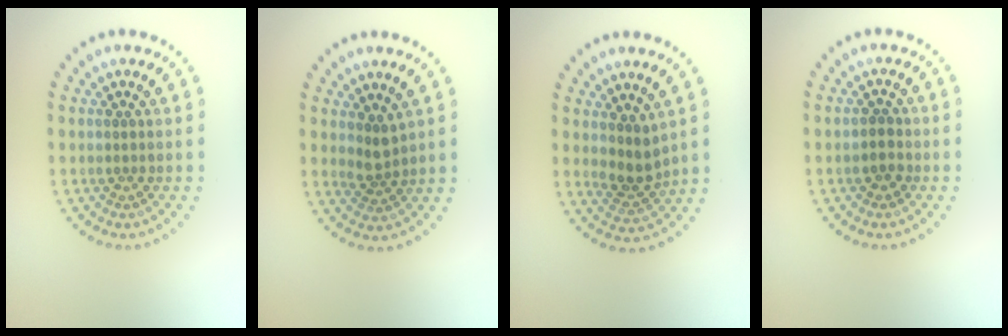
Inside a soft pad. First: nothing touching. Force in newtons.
{"total": 1.9, "press": 1.4, "slide": 1.3}
{"total": 2.7, "press": 2.1, "slide": 1.7}
{"total": 1.6, "press": 1.4, "slide": 0.8}